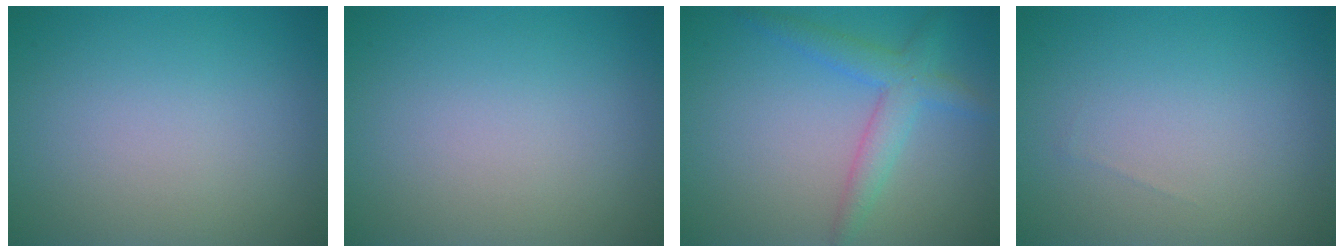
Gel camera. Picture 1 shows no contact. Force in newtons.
{"total": 0.0}
{"total": 3.2, "press": 3.2, "slide": 0.1}
{"total": 0.0}